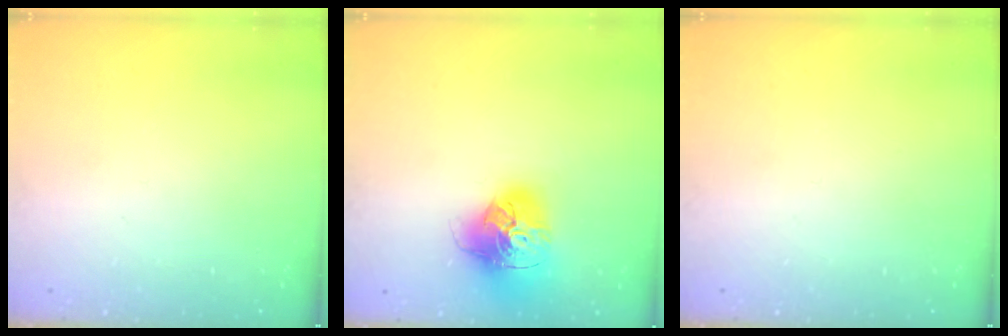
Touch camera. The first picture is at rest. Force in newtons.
{"total": 18.6, "press": 18.5, "slide": 1.9}
{"total": 0.0}